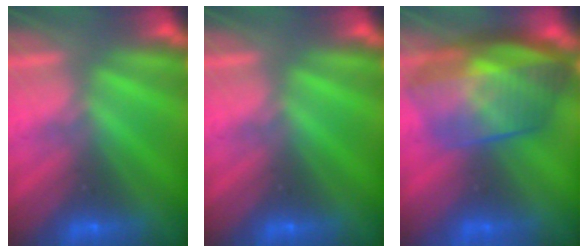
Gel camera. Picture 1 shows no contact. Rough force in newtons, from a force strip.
{"total": 0.0}
{"total": 7.7}